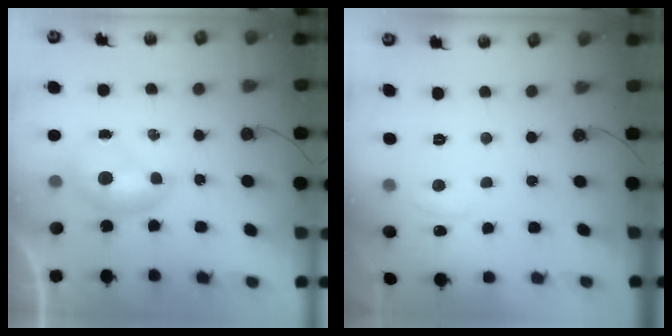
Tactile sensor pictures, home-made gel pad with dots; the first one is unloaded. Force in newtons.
{"total": 0.7, "press": 0.2, "slide": 0.6}